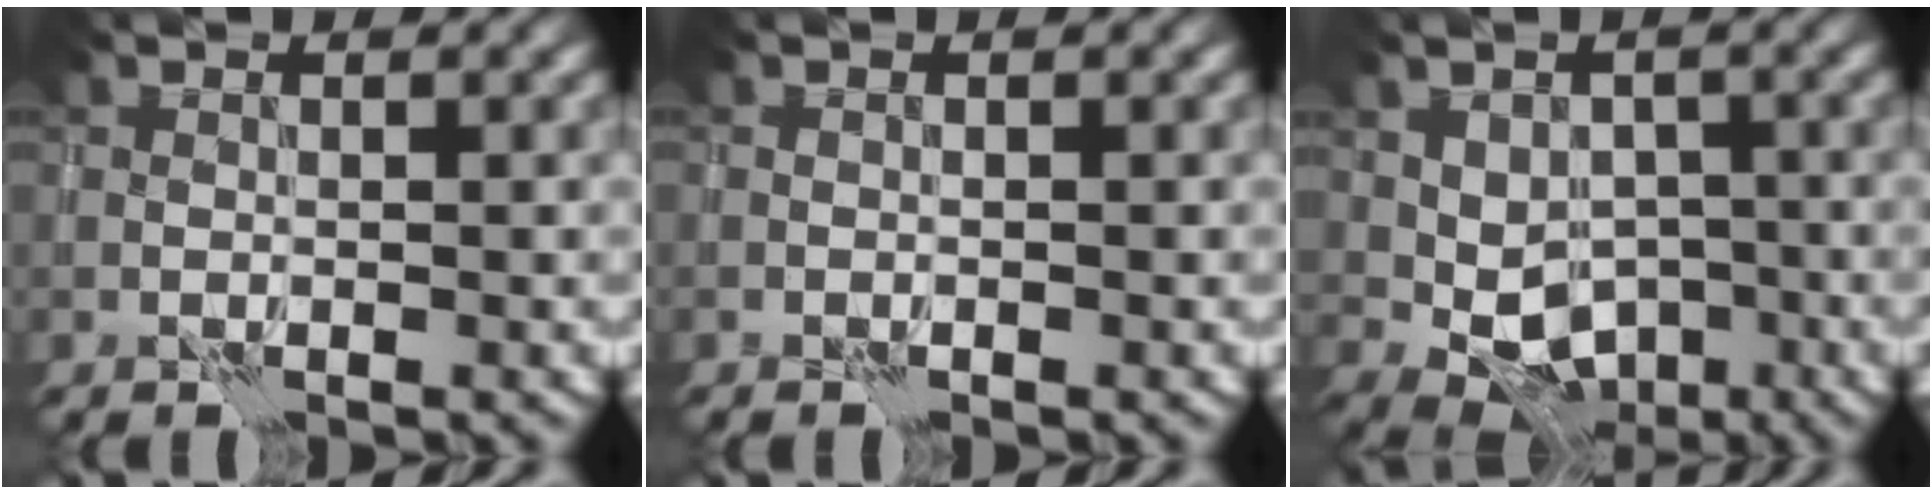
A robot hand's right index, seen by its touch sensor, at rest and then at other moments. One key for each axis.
{"total": 0.0}
{"total": 5.3, "fx": -0.8, "fy": 4.0, "fz": 3.4, "tx": -0.054, "ty": -0.003, "tz": -0.008}